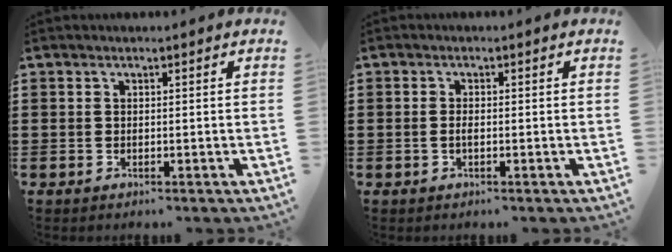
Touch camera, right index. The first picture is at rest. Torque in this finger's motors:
{"motor_torque": [0.00, 2.14, -0.02, 0.00]}